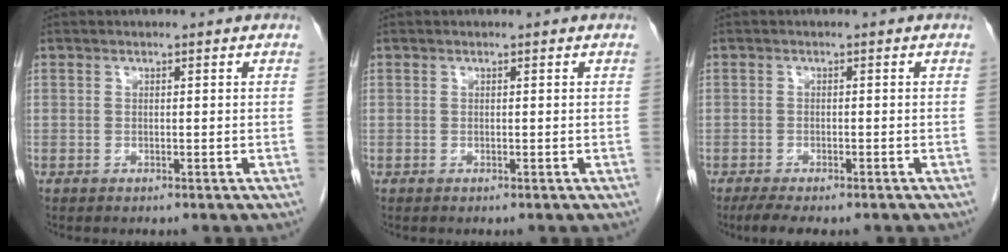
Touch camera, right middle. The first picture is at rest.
{"total": 0.0}
{"total": 4.3, "force": [-3.3, 1.3, 2.4], "torque": [-0.043, -0.011, -0.050]}